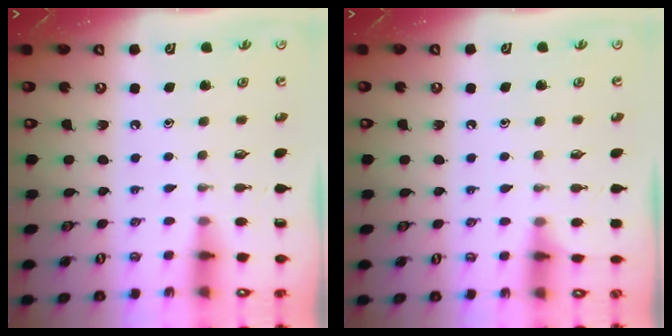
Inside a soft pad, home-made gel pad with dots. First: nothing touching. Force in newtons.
{"total": 5.0, "press": 5.0, "slide": 0.6}